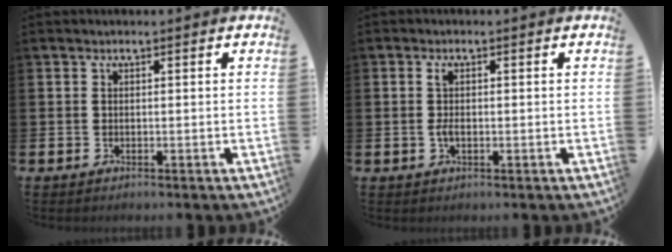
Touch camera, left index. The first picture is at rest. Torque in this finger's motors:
{"motor_torque": [0.33, 0.22, 0.09, 0.03]}